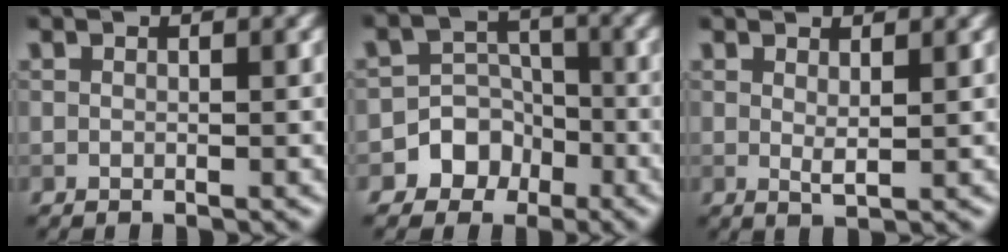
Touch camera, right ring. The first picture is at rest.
{"total": 5.5, "force": [-2.9, 4.7, 0.8], "torque": [0.026, 0.003, -0.073]}
{"total": 1.2, "force": [0.8, 0.2, 0.9], "torque": [-0.019, -0.003, 0.014]}